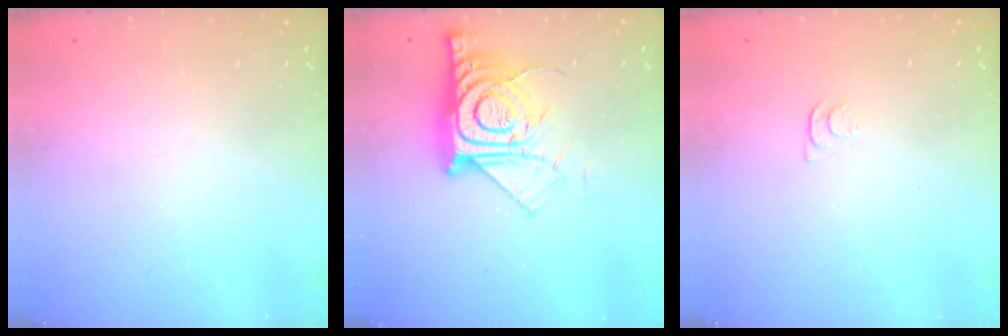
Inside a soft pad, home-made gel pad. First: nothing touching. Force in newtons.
{"total": 15.1, "press": 15.0, "slide": 1.2}
{"total": 3.6, "press": 3.5, "slide": 0.8}